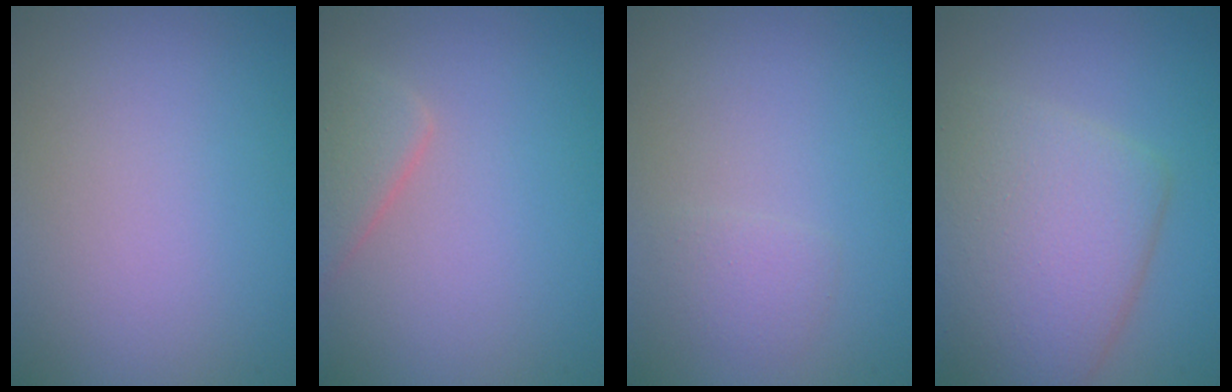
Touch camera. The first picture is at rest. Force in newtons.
{"total": 2.8, "press": 2.8, "slide": 0.2}
{"total": 1.2, "press": 1.2, "slide": 0.1}
{"total": 7.3, "press": 7.3, "slide": 0.3}